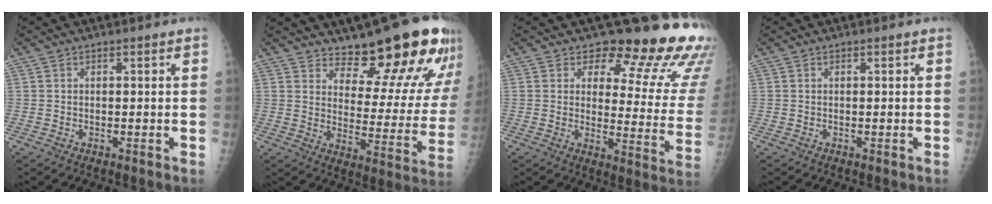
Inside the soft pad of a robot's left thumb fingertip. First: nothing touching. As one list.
[{"total": 18.8, "force": [15.9, 5.2, 8.6], "torque": [-0.070, -0.131, 0.207]}, {"total": 18.9, "force": [15.3, 7.5, 8.2], "torque": [-0.044, -0.120, 0.164]}, {"total": 0.0}]